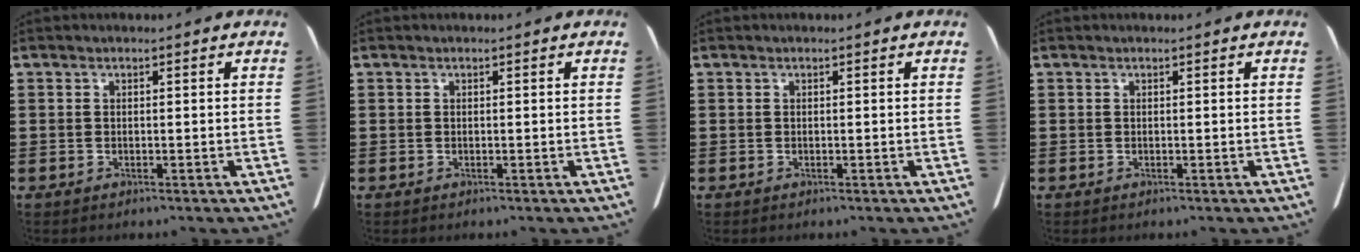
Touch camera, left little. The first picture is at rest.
{"total": 0.0}
{"total": 0.0}
{"total": 0.0}